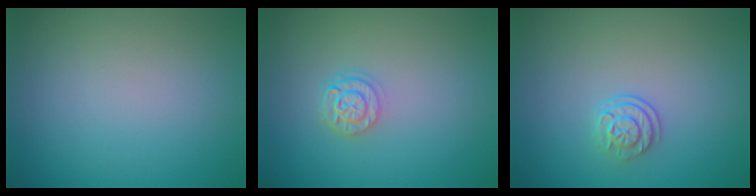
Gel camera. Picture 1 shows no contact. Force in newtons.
{"total": 2.2, "press": 1.8, "slide": 1.2}
{"total": 2.2, "press": 1.7, "slide": 1.4}